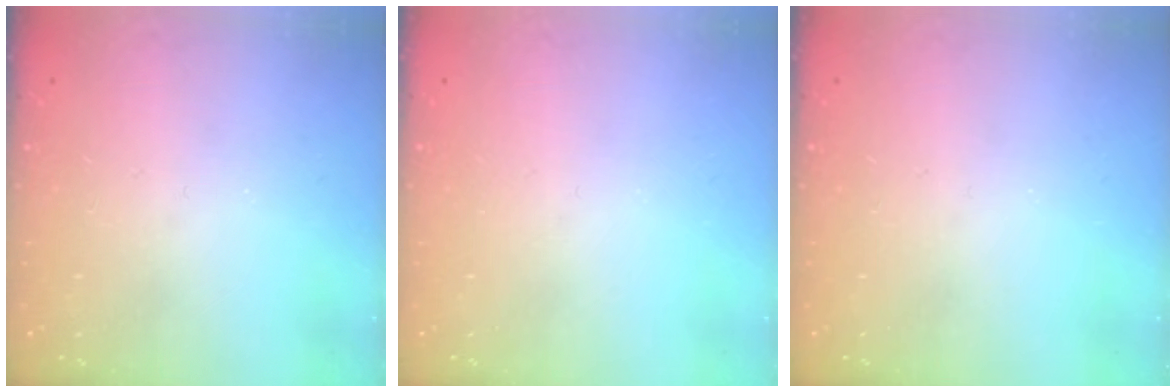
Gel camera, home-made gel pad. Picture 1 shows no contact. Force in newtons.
{"total": 0.0}
{"total": 0.0}